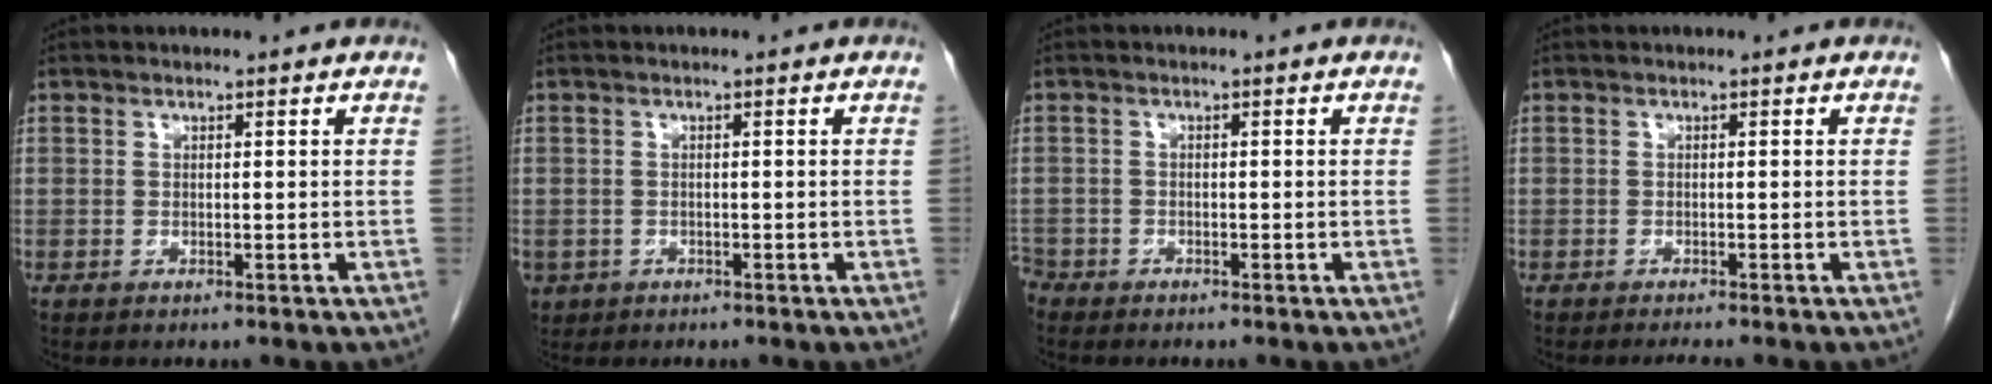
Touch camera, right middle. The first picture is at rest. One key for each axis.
{"total": 2.8, "fx": -1.5, "fy": 2.3, "fz": 0.6, "tx": -0.012, "ty": 0.000, "tz": -0.021}
{"total": 2.3, "fx": -2.1, "fy": 0.9, "fz": 0.1, "tx": -0.002, "ty": -0.001, "tz": -0.040}
{"total": 1.6, "fx": -1.4, "fy": -0.3, "fz": 0.7, "tx": -0.012, "ty": -0.002, "tz": -0.022}